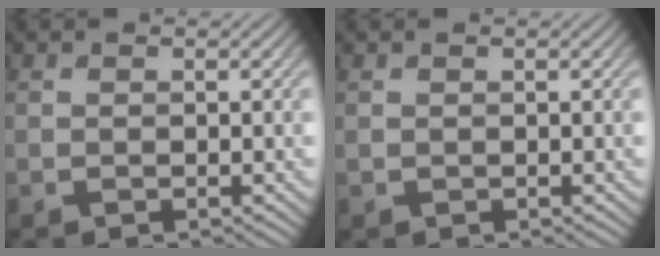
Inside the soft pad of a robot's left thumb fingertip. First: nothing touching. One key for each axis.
{"total": 0.0}